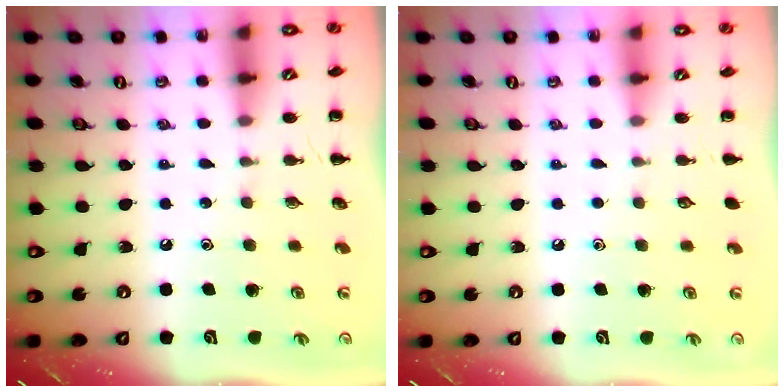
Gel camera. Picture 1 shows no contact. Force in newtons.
{"total": 0.0}